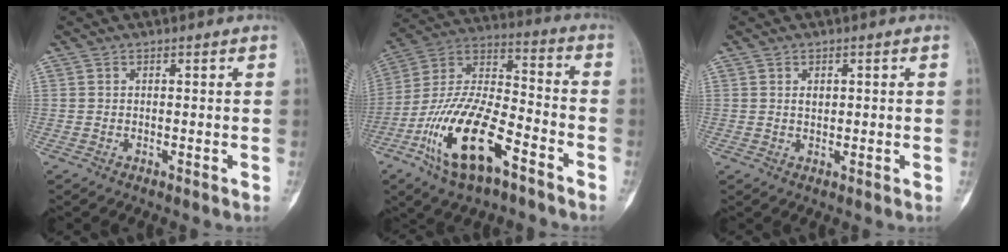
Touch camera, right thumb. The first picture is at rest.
{"total": 20.3, "force": [-10.1, 8.3, 15.5], "torque": [-0.296, 0.063, -0.187]}
{"total": 1.7, "force": [0.4, 1.2, 1.1], "torque": [-0.013, -0.002, 0.008]}